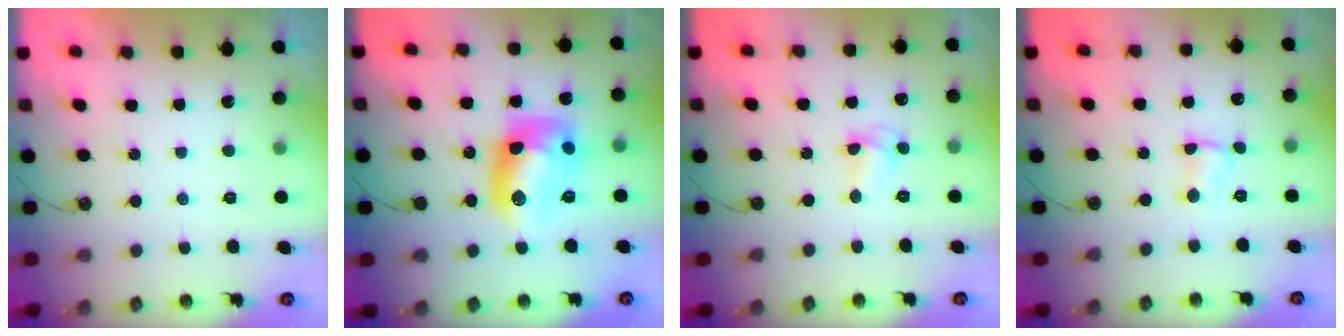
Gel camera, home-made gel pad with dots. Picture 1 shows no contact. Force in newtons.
{"total": 12.6, "press": 12.6, "slide": 0.8}
{"total": 4.1, "press": 4.1, "slide": 0.0}
{"total": 1.9, "press": 1.9, "slide": 0.3}